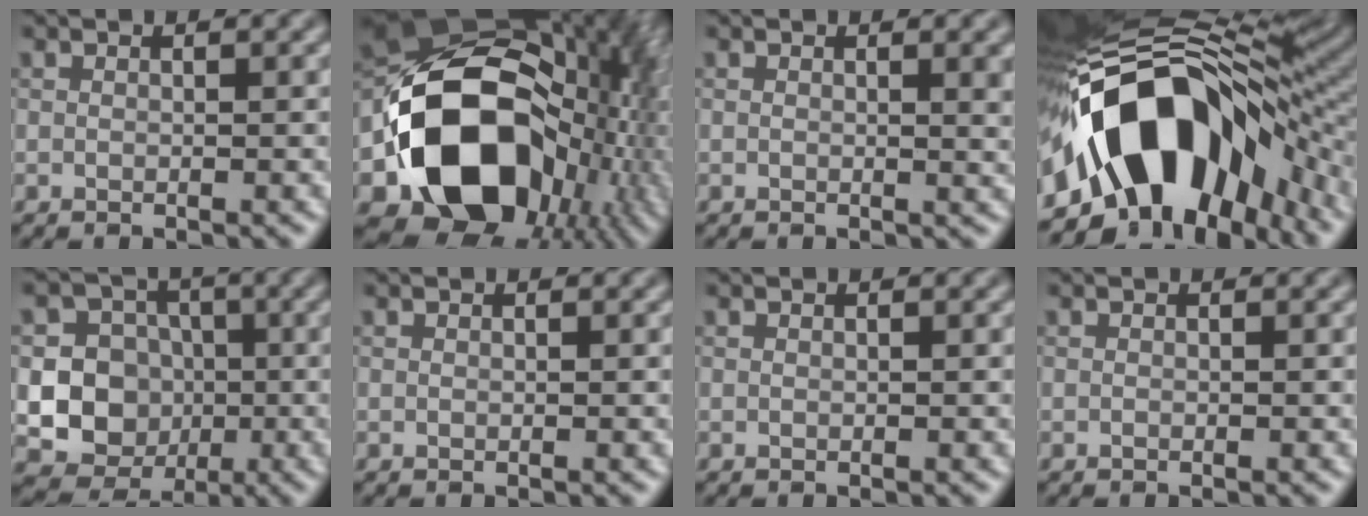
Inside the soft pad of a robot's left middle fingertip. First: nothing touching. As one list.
[{"total": 18.2, "force": [-4.0, 14.1, 10.8], "torque": [-0.170, -0.026, -0.065]}, {"total": 2.1, "force": [0.3, 0.6, 2.0], "torque": [-0.021, -0.001, 0.000]}, {"total": 16.5, "force": [-4.5, 9.6, 12.6], "torque": [-0.189, 0.019, -0.084]}, {"total": 11.7, "force": [-1.6, 11.1, 3.3], "torque": [-0.058, 0.006, -0.042]}, {"total": 0.0}, {"total": 0.0}, {"total": 0.0}]